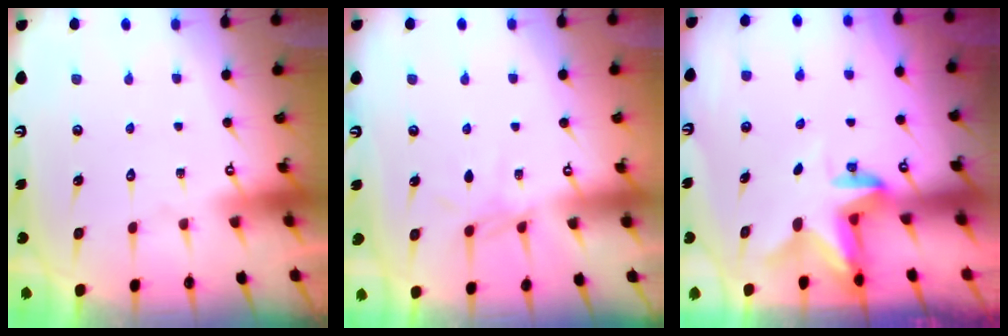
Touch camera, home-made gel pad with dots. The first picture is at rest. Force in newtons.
{"total": 6.1, "press": 6.0, "slide": 0.7}
{"total": 2.7, "press": 2.7, "slide": 0.5}